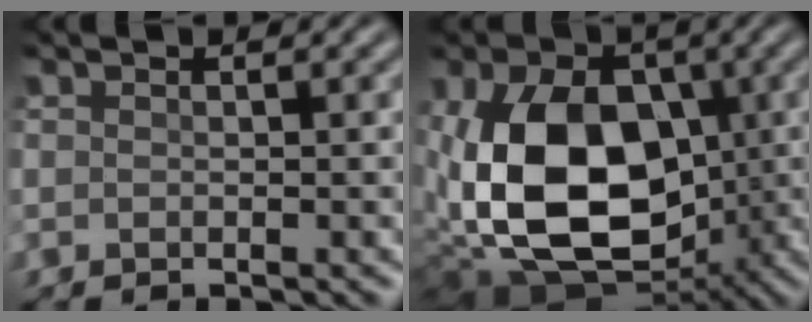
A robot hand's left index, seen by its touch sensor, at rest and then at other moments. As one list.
[{"total": 15.0, "force": [-1.5, 9.8, 11.3], "torque": [-0.226, -0.017, -0.025]}]